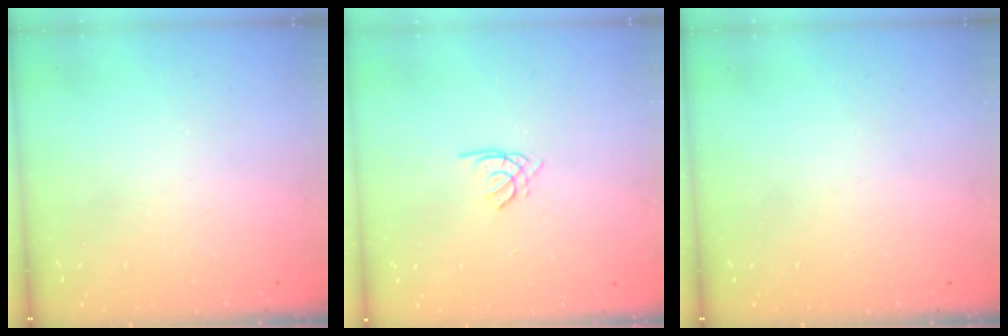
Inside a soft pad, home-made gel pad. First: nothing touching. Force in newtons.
{"total": 1.2, "press": 1.1, "slide": 0.3}
{"total": 0.0}